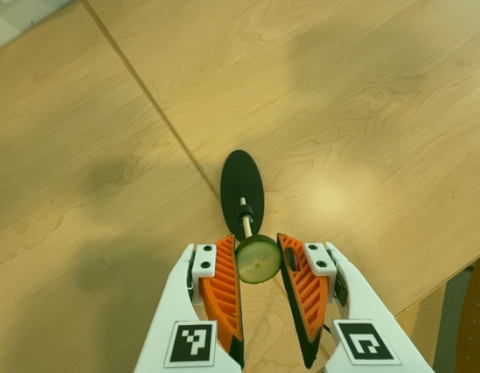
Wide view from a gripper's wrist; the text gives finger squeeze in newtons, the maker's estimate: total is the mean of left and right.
{"total": 7.6, "left": 7.6, "right": 7.7}